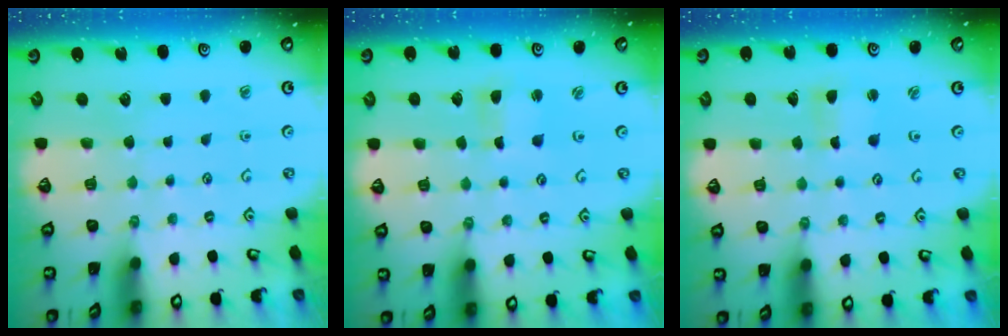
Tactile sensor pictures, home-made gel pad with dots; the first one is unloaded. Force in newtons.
{"total": 1.9, "press": 1.9, "slide": 0.3}
{"total": 1.7, "press": 1.7, "slide": 0.3}